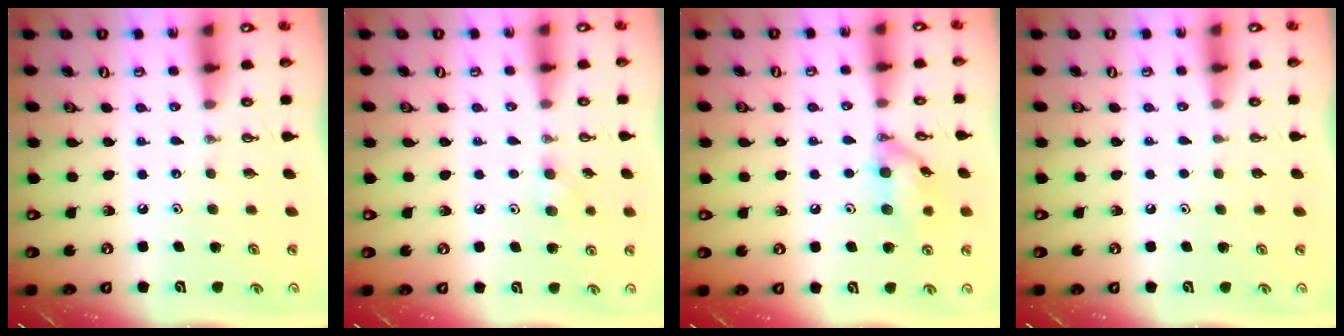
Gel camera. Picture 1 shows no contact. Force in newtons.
{"total": 4.9, "press": 4.8, "slide": 1.2}
{"total": 11.6, "press": 11.6, "slide": 0.4}
{"total": 0.9, "press": 0.1, "slide": 0.9}